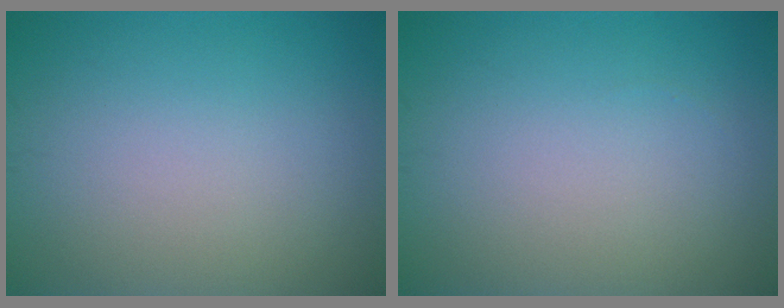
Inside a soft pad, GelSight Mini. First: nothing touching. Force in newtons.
{"total": 0.0}